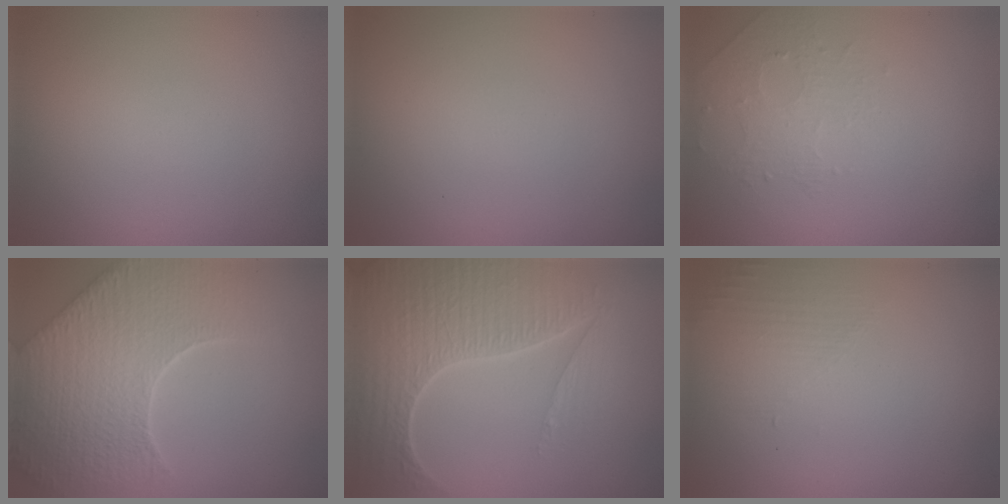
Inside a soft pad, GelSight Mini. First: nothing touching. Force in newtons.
{"total": 0.0}
{"total": 1.5, "press": 1.0, "slide": 1.1}
{"total": 8.8, "press": 6.3, "slide": 6.2}
{"total": 7.5, "press": 5.6, "slide": 5.0}
{"total": 1.4, "press": 0.2, "slide": 1.4}